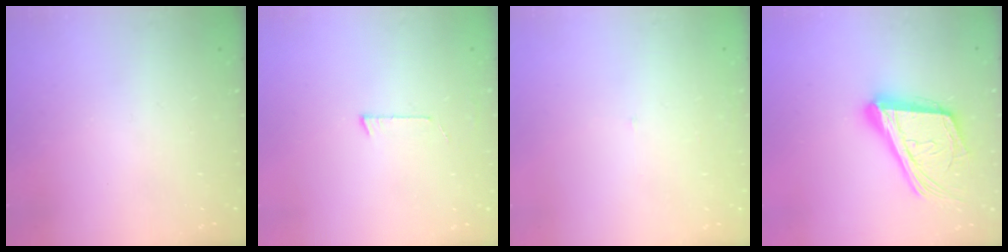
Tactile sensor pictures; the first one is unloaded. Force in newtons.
{"total": 2.7, "press": 2.7, "slide": 0.2}
{"total": 2.0, "press": 2.0, "slide": 0.1}
{"total": 23.2, "press": 22.7, "slide": 5.0}